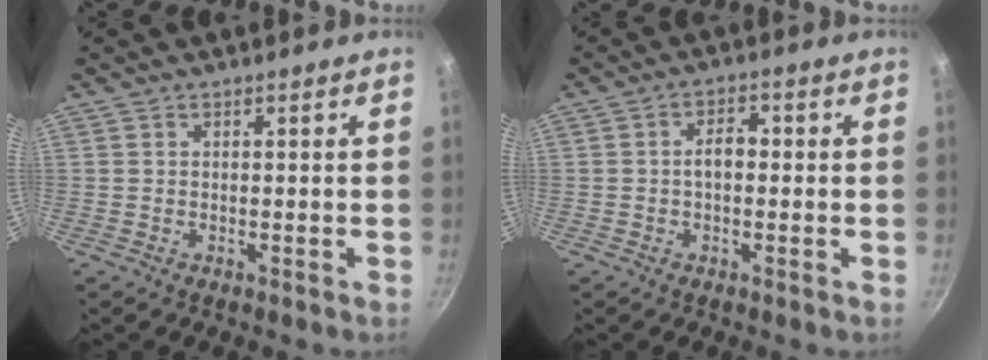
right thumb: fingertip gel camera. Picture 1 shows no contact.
{"total": 3.7, "force": [-0.2, 2.2, 2.9], "torque": [-0.037, 0.015, -0.007]}